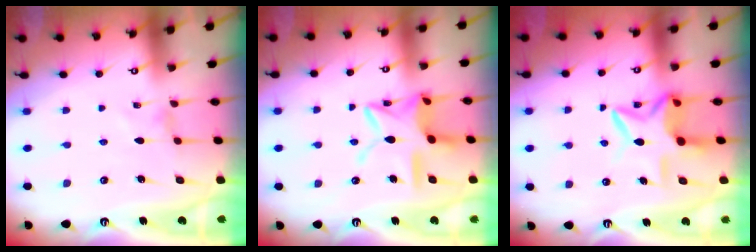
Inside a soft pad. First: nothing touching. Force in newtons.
{"total": 14.3, "press": 14.2, "slide": 1.1}
{"total": 10.5, "press": 10.4, "slide": 1.6}